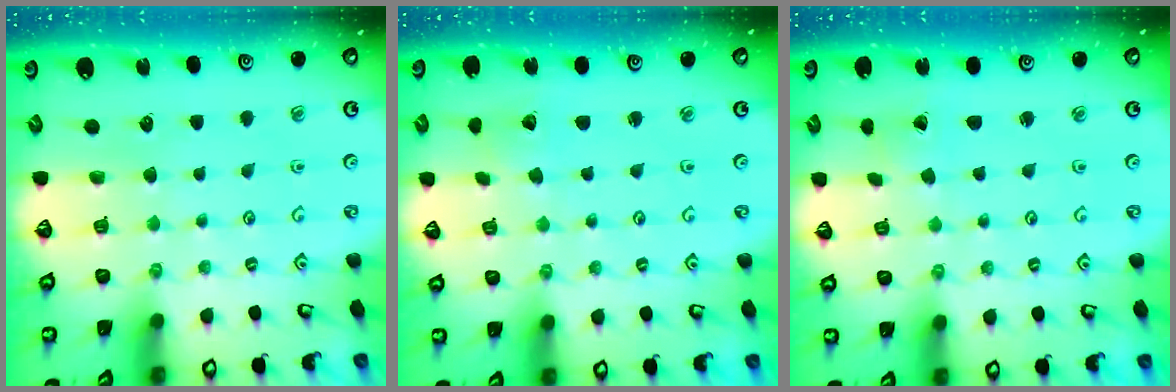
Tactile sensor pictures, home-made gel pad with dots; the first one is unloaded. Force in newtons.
{"total": 2.0, "press": 2.0, "slide": 0.2}
{"total": 1.9, "press": 1.9, "slide": 0.2}